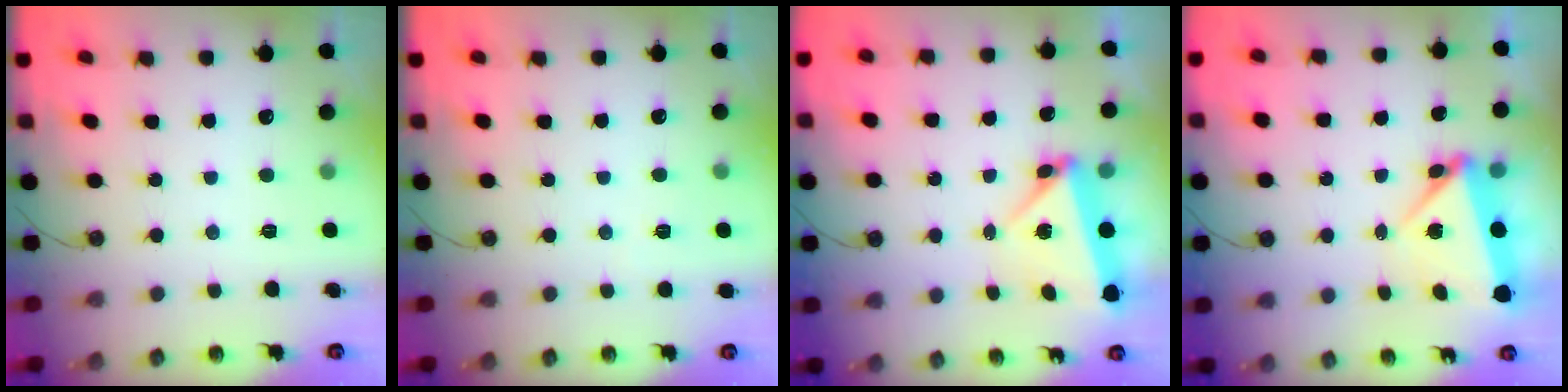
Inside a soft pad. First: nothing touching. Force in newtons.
{"total": 1.4, "press": 1.4, "slide": 0.5}
{"total": 5.6, "press": 5.5, "slide": 0.6}
{"total": 6.9, "press": 4.9, "slide": 4.9}